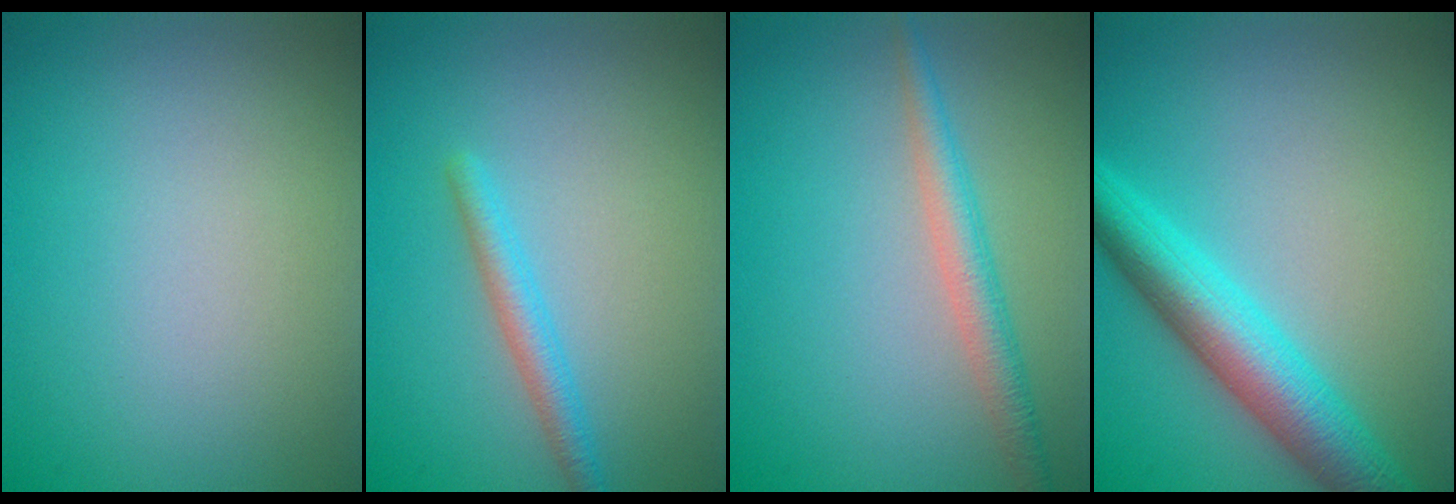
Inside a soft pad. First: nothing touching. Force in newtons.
{"total": 2.2, "press": 2.2, "slide": 0.1}
{"total": 2.8, "press": 2.8, "slide": 0.1}
{"total": 6.4, "press": 6.4, "slide": 0.2}